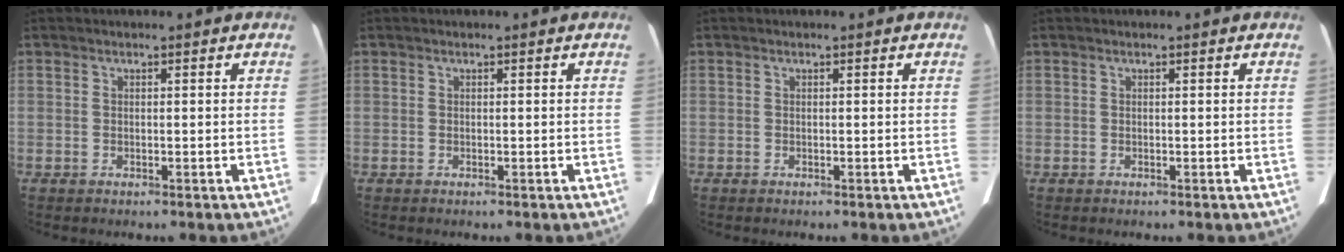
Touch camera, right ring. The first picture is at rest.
{"total": 0.0}
{"total": 0.0}
{"total": 0.0}